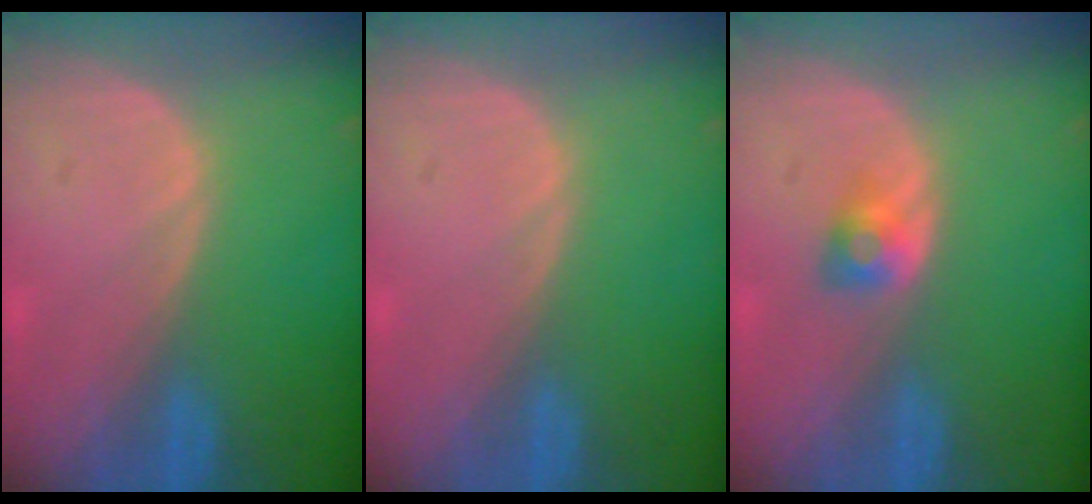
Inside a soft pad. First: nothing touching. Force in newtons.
{"total": 0.0}
{"total": 2.6, "press": 2.3, "slide": 1.1}